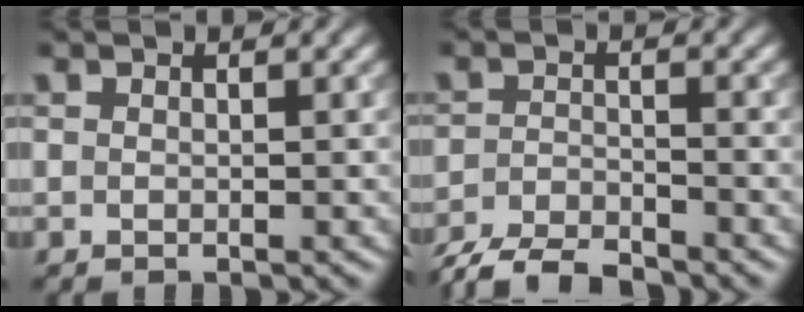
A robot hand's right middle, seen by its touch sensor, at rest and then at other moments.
{"total": 5.1, "force": [-4.6, 1.0, 1.8], "torque": [-0.034, -0.011, -0.090]}